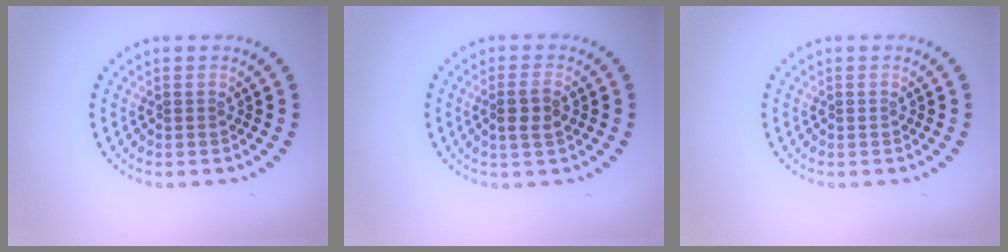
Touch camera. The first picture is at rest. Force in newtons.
{"total": 2.1, "press": 1.9, "slide": 0.8}
{"total": 0.0}